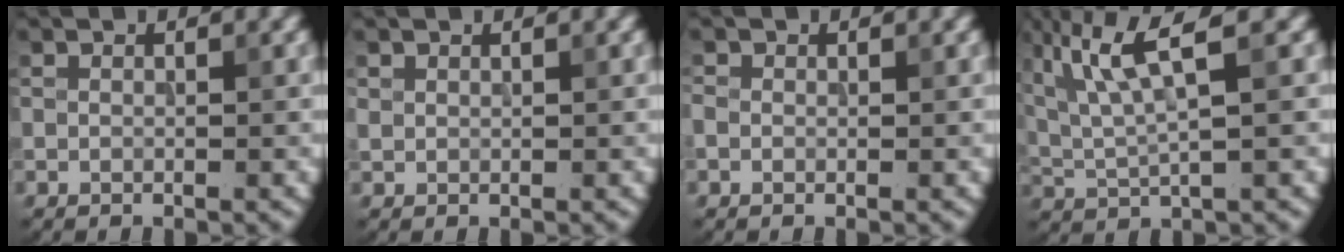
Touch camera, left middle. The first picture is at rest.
{"total": 0.7, "force": [0.5, 0.4, 0.1], "torque": [-0.002, -0.002, 0.014]}
{"total": 0.8, "force": [0.0, 0.8, 0.3], "torque": [-0.004, 0.000, -0.005]}
{"total": 6.9, "force": [3.0, 1.4, 6.0], "torque": [-0.118, 0.012, 0.060]}